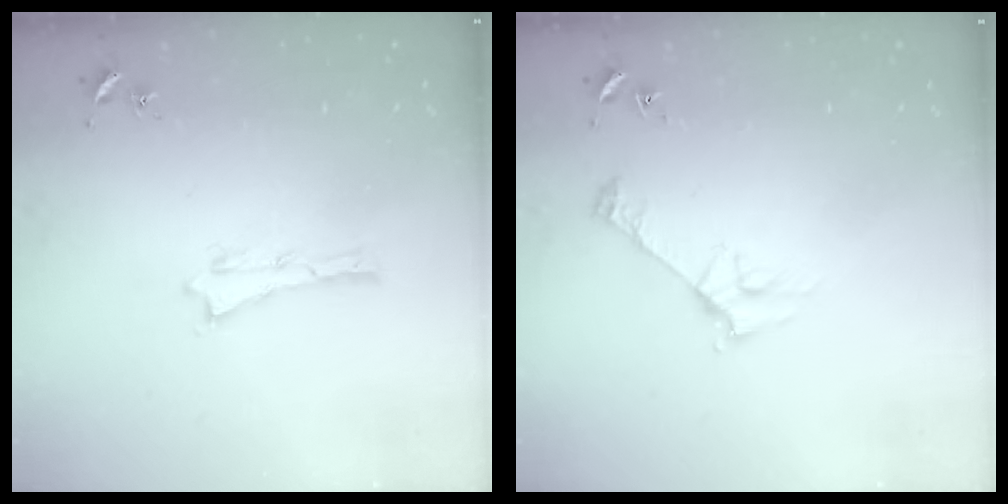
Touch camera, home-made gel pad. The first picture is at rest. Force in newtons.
{"total": 2.8, "press": 2.8, "slide": 0.3}